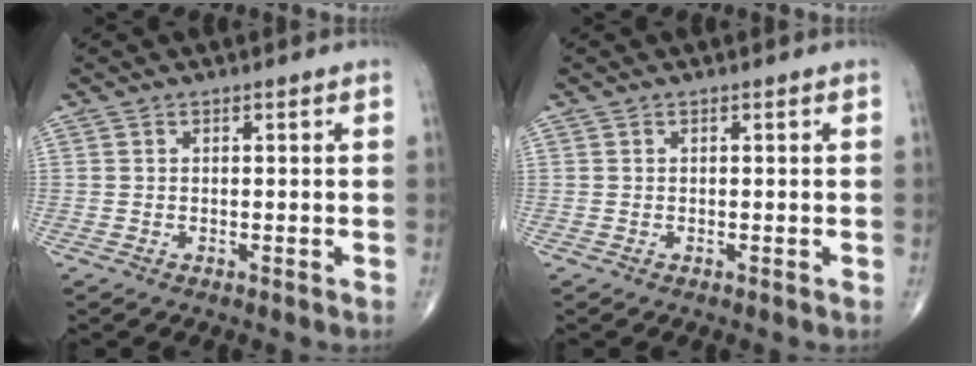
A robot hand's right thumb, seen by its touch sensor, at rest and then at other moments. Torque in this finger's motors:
{"motor_torque": [0.01, 0.01, -0.05, 0.05, 0.02]}